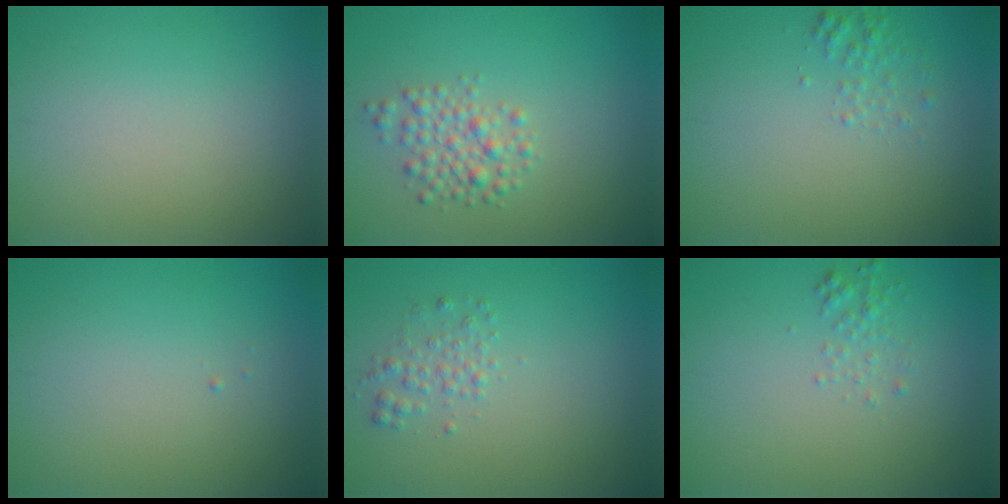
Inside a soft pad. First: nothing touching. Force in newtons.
{"total": 2.7, "press": 2.7, "slide": 0.1}
{"total": 1.3, "press": 1.3, "slide": 0.1}
{"total": 0.0}
{"total": 1.5, "press": 1.5, "slide": 0.1}
{"total": 1.3, "press": 1.3, "slide": 0.1}